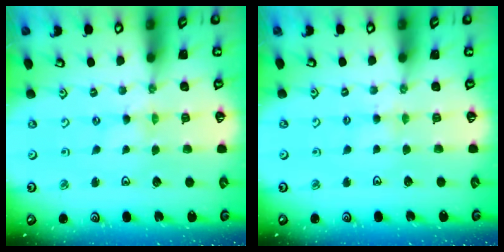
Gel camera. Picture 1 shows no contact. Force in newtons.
{"total": 2.6, "press": 2.6, "slide": 0.4}